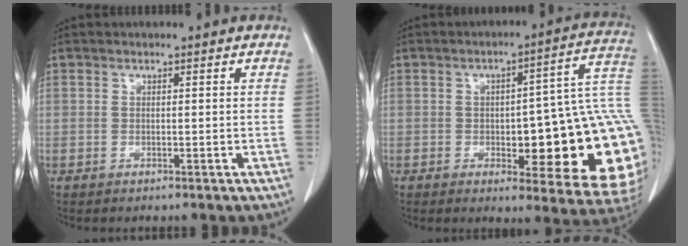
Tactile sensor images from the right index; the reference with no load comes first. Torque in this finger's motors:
{"motor_torque": [1.59, -0.55, 0.83, 0.11]}